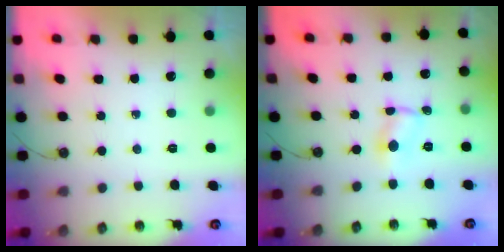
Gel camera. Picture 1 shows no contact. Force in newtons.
{"total": 1.9, "press": 1.9, "slide": 0.2}